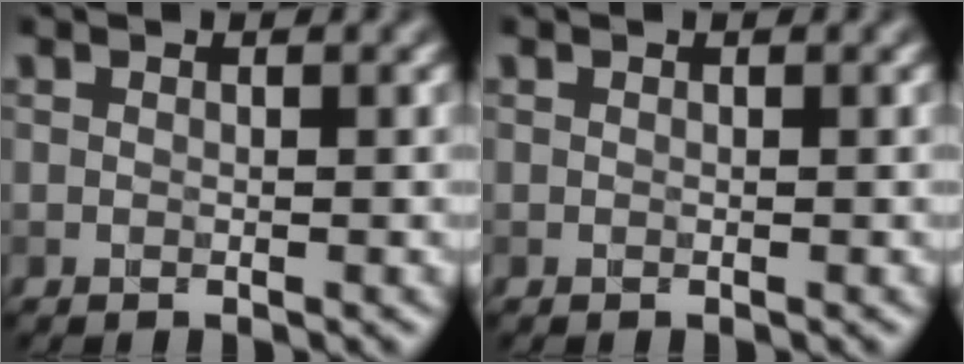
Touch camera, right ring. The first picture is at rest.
{"total": 0.0}